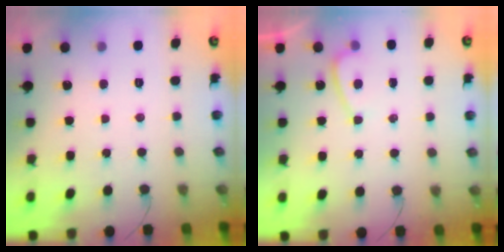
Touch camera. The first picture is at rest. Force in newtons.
{"total": 3.5, "press": 3.5, "slide": 0.4}